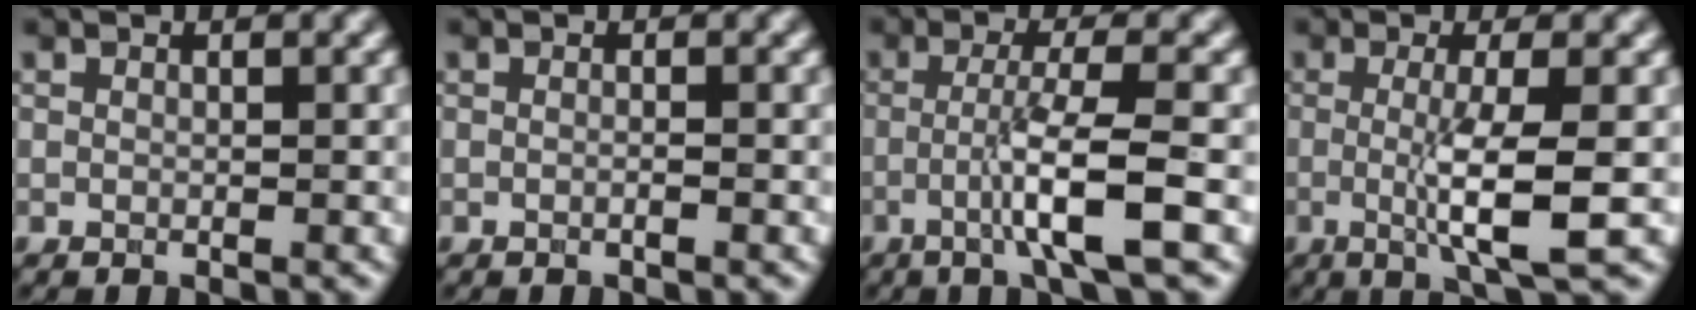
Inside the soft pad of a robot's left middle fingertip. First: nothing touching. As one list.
[{"total": 0.6, "force": [-0.2, 0.1, 0.5], "torque": [-0.011, -0.003, -0.008]}, {"total": 5.1, "force": [-1.5, 0.5, 4.9], "torque": [-0.081, 0.010, -0.037]}, {"total": 5.3, "force": [-0.5, 0.9, 5.2], "torque": [-0.092, -0.012, -0.010]}]